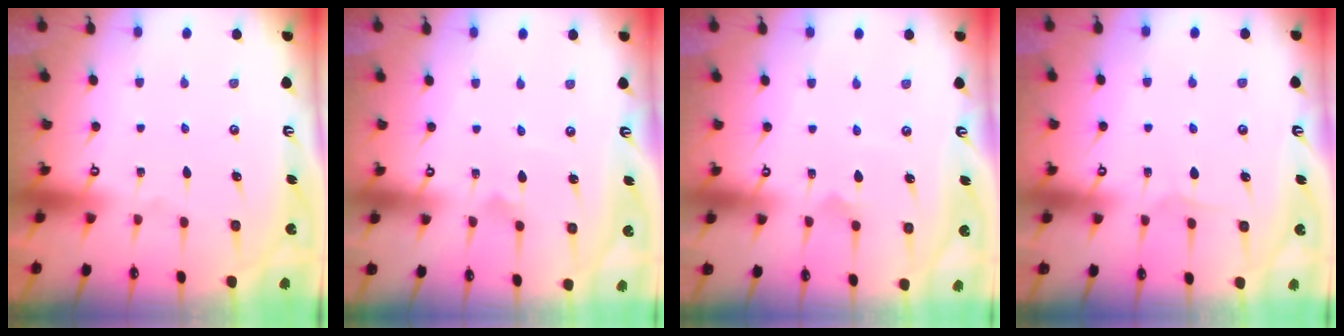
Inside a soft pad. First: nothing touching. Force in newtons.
{"total": 1.7, "press": 1.7, "slide": 0.1}
{"total": 4.4, "press": 4.3, "slide": 0.4}
{"total": 3.9, "press": 3.9, "slide": 0.4}